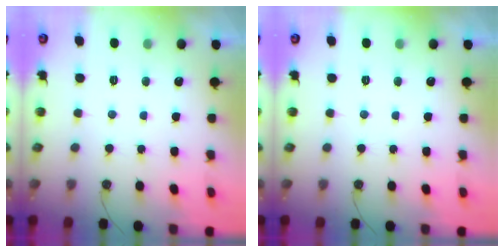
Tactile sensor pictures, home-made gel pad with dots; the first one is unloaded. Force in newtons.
{"total": 0.0}